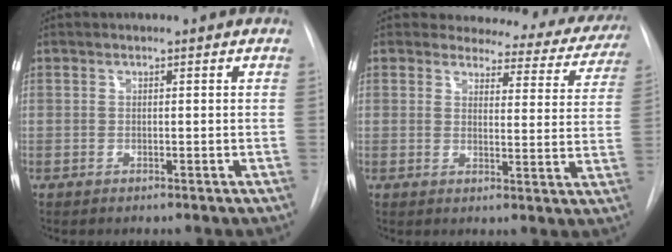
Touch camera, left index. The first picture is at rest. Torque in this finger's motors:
{"motor_torque": [0.99, -1.15, 0.02, -0.06]}